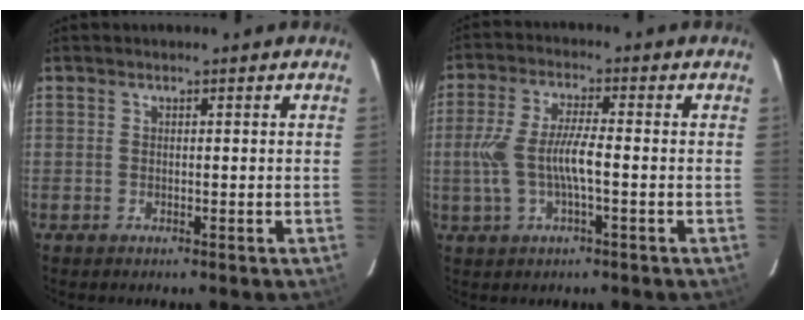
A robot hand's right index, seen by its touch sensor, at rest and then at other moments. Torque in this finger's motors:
{"motor_torque": [0.54, 0.05, 0.46, 0.17]}